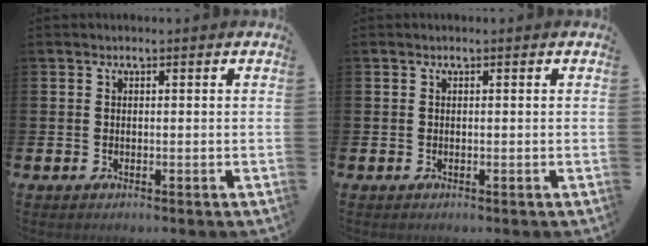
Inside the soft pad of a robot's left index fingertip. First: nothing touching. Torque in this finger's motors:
{"motor_torque": [0.00, 0.00, 0.00, 0.01]}